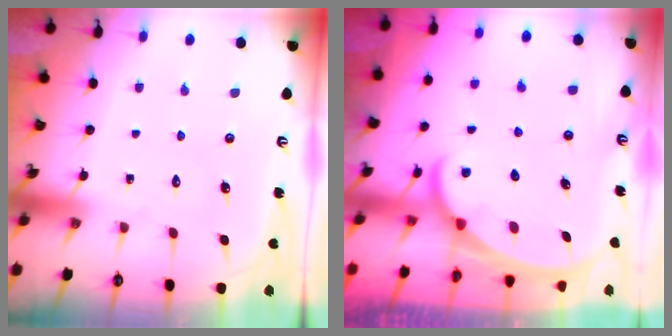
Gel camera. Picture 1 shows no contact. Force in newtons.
{"total": 1.9, "press": 1.9, "slide": 0.1}